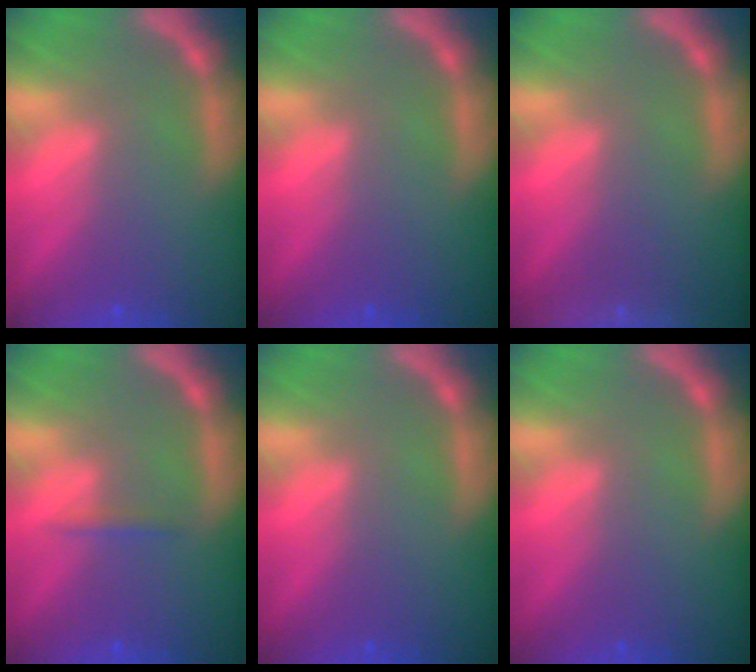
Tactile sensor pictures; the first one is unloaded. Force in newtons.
{"total": 0.0}
{"total": 5.5}
{"total": 0.9}
{"total": 0.0}
{"total": 0.0}